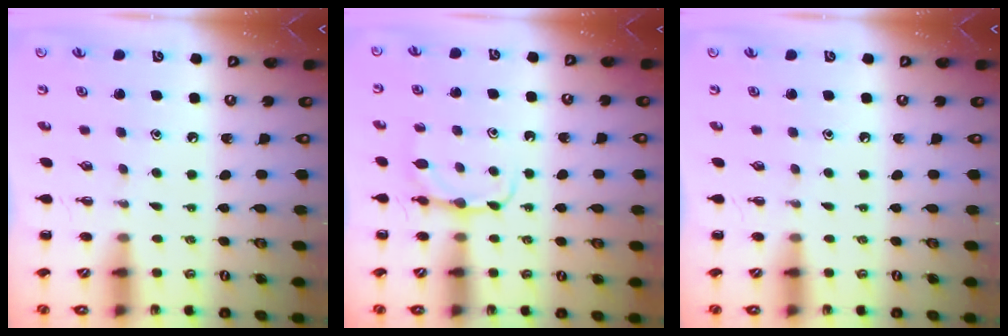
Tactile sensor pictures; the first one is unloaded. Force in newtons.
{"total": 5.0, "press": 4.8, "slide": 1.4}
{"total": 0.0}